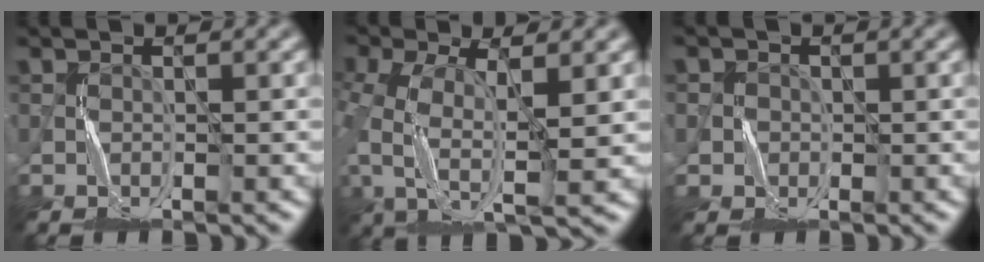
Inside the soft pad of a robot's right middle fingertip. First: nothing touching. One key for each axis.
{"total": 7.3, "fx": -1.6, "fy": 3.8, "fz": 6.0, "tx": -0.144, "ty": -0.007, "tz": -0.038}
{"total": 1.7, "fx": -0.1, "fy": 1.7, "fz": -0.2, "tx": -0.001, "ty": -0.004, "tz": 0.001}